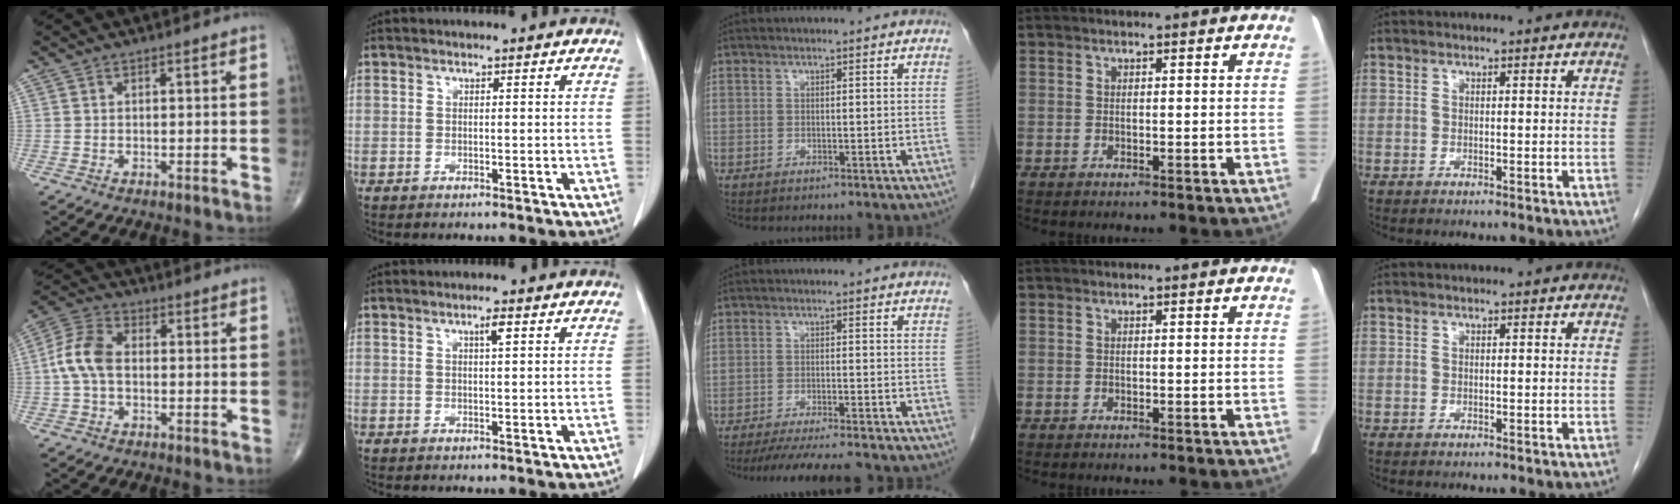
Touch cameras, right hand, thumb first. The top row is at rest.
{"thumb": {"total": 8.1, "force": [-0.4, 5.1, 6.3], "torque": [-0.129, 0.024, -0.018]}, "index": {"total": 1.6, "force": [0.7, 0.1, 1.5], "torque": [-0.027, 0.000, 0.012]}, "middle": {"total": 9.9, "force": [-8.7, 0.2, 4.6], "torque": [-0.065, -0.022, -0.130]}}